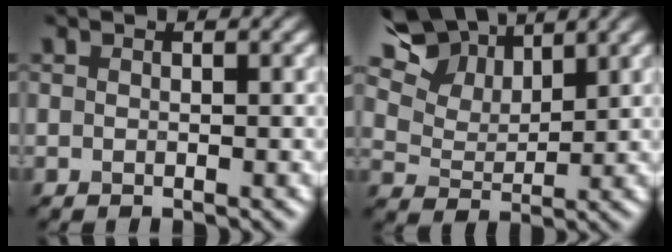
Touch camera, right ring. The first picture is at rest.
{"total": 11.8, "force": [8.1, 6.3, 5.7], "torque": [-0.143, 0.021, 0.139]}